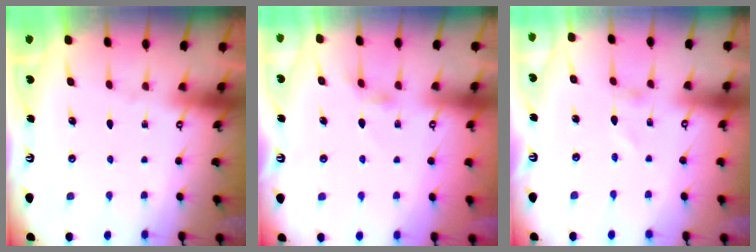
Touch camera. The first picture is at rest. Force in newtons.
{"total": 2.2, "press": 2.1, "slide": 0.4}
{"total": 0.5, "press": 0.5, "slide": 0.1}